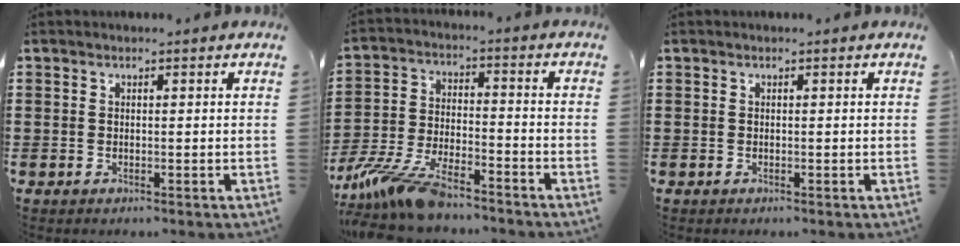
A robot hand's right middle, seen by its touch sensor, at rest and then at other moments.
{"total": 9.9, "force": [-8.5, 1.7, 4.7], "torque": [-0.107, 0.010, -0.169]}
{"total": 0.0}